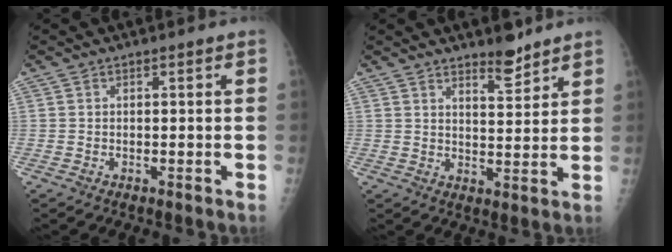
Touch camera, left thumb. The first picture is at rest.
{"total": 5.4, "force": [4.4, 1.5, 2.8], "torque": [-0.029, -0.037, 0.070]}